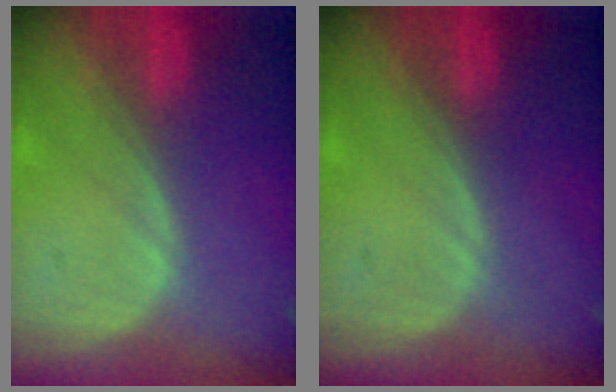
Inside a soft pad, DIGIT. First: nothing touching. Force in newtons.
{"total": 0.0}